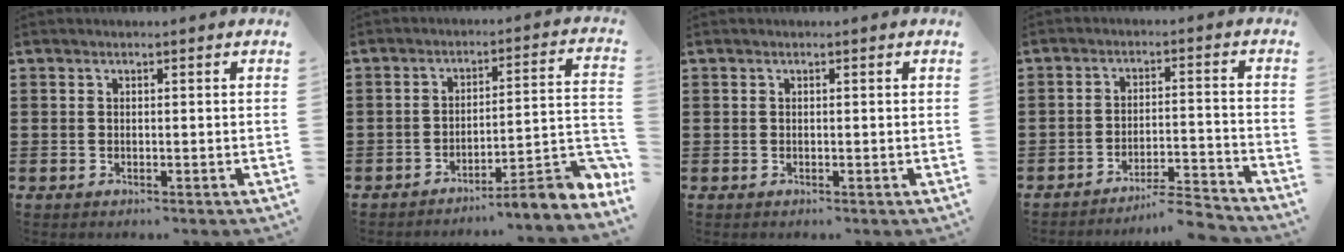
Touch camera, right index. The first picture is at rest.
{"total": 6.8, "force": [-4.7, 0.5, 4.9], "torque": [-0.068, -0.017, -0.089]}
{"total": 0.0}
{"total": 5.1, "force": [-4.8, -0.2, 1.6], "torque": [-0.031, -0.010, -0.097]}